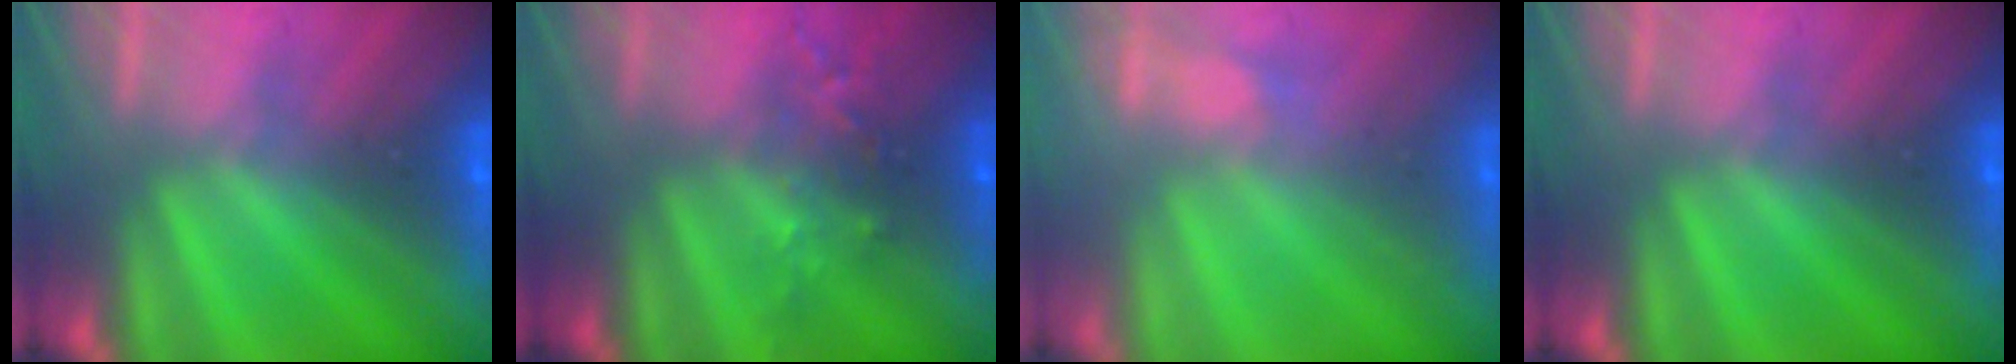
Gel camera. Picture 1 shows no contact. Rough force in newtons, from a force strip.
{"total": 2.6}
{"total": 2.9}
{"total": 0.0}